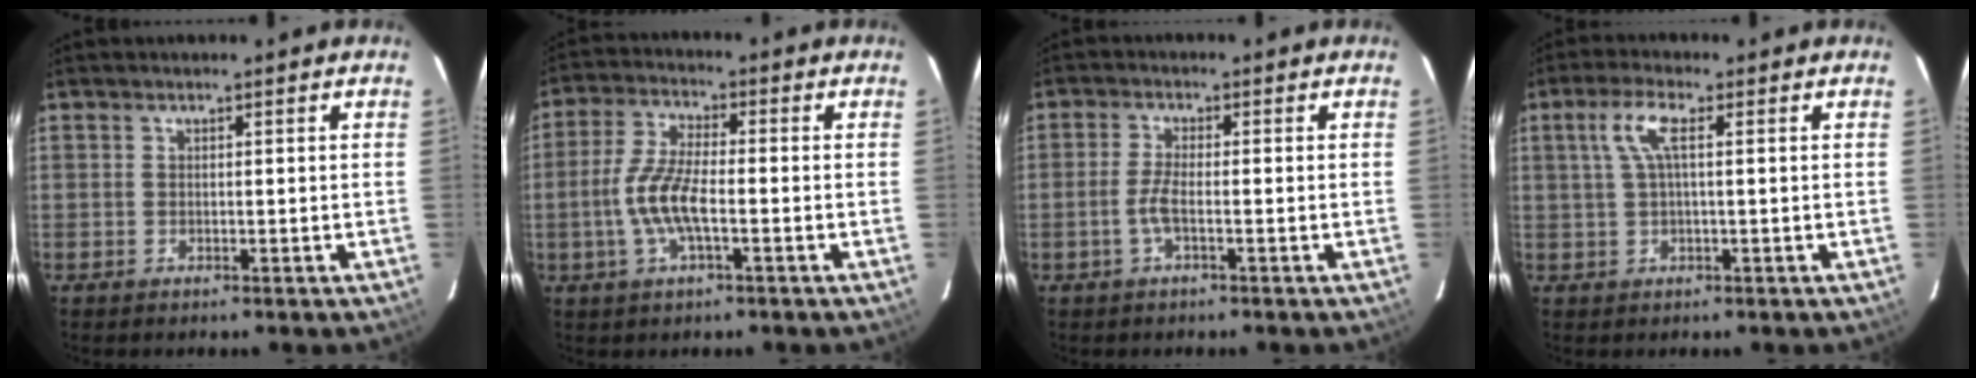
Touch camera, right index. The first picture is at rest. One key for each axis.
{"total": 8.9, "fx": -2.2, "fy": 2.5, "fz": 8.3, "tx": -0.177, "ty": 0.001, "tz": -0.046}
{"total": 3.4, "fx": -1.3, "fy": 0.6, "fz": 3.1, "tx": -0.071, "ty": 0.000, "tz": -0.026}
{"total": 5.0, "fx": 1.1, "fy": 0.6, "fz": 4.8, "tx": -0.098, "ty": 0.006, "tz": 0.023}